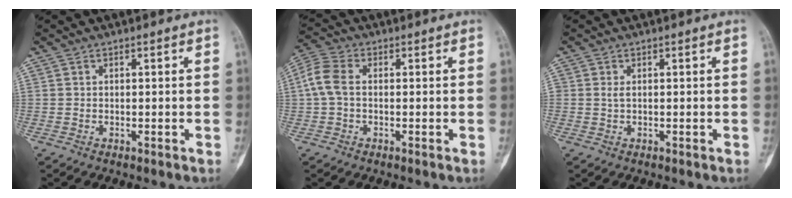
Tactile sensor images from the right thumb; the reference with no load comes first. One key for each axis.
{"total": 5.4, "fx": 0.1, "fy": 3.5, "fz": 4.1, "tx": -0.100, "ty": 0.018, "tz": -0.006}
{"total": 0.9, "fx": 0.2, "fy": 0.5, "fz": 0.7, "tx": -0.016, "ty": 0.000, "tz": 0.005}